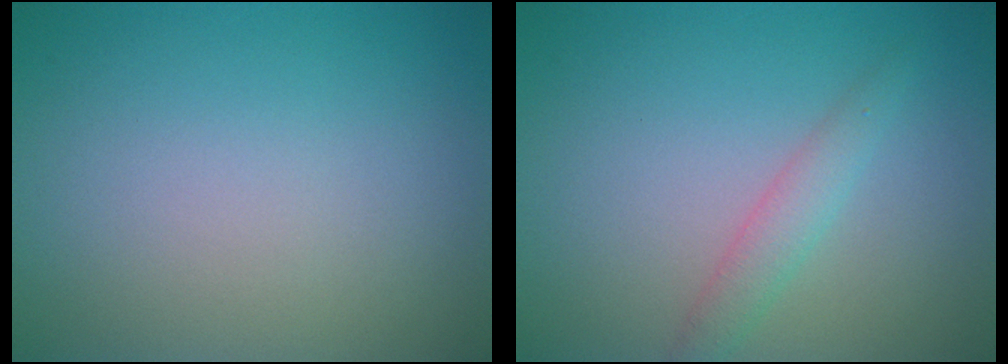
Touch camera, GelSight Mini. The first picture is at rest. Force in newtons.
{"total": 1.9, "press": 1.9, "slide": 0.0}